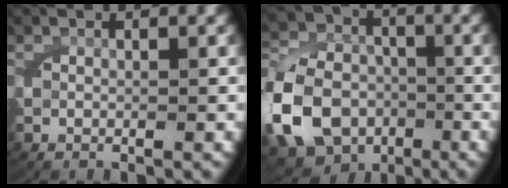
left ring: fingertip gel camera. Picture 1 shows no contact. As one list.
[{"total": 10.7, "force": [-4.0, 9.2, 3.7], "torque": [-0.097, -0.051, -0.060]}]